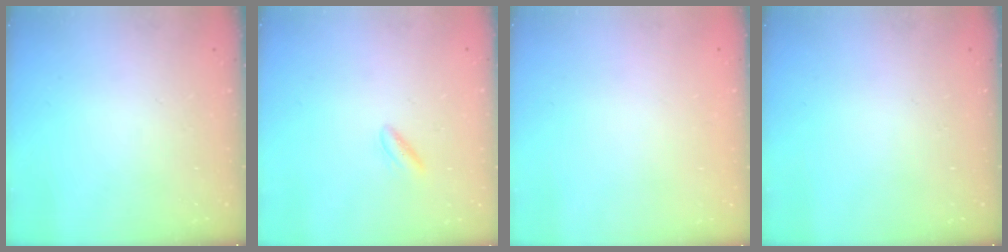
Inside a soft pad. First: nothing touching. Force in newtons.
{"total": 2.8, "press": 2.8, "slide": 0.5}
{"total": 2.0, "press": 2.0, "slide": 0.1}
{"total": 0.0}